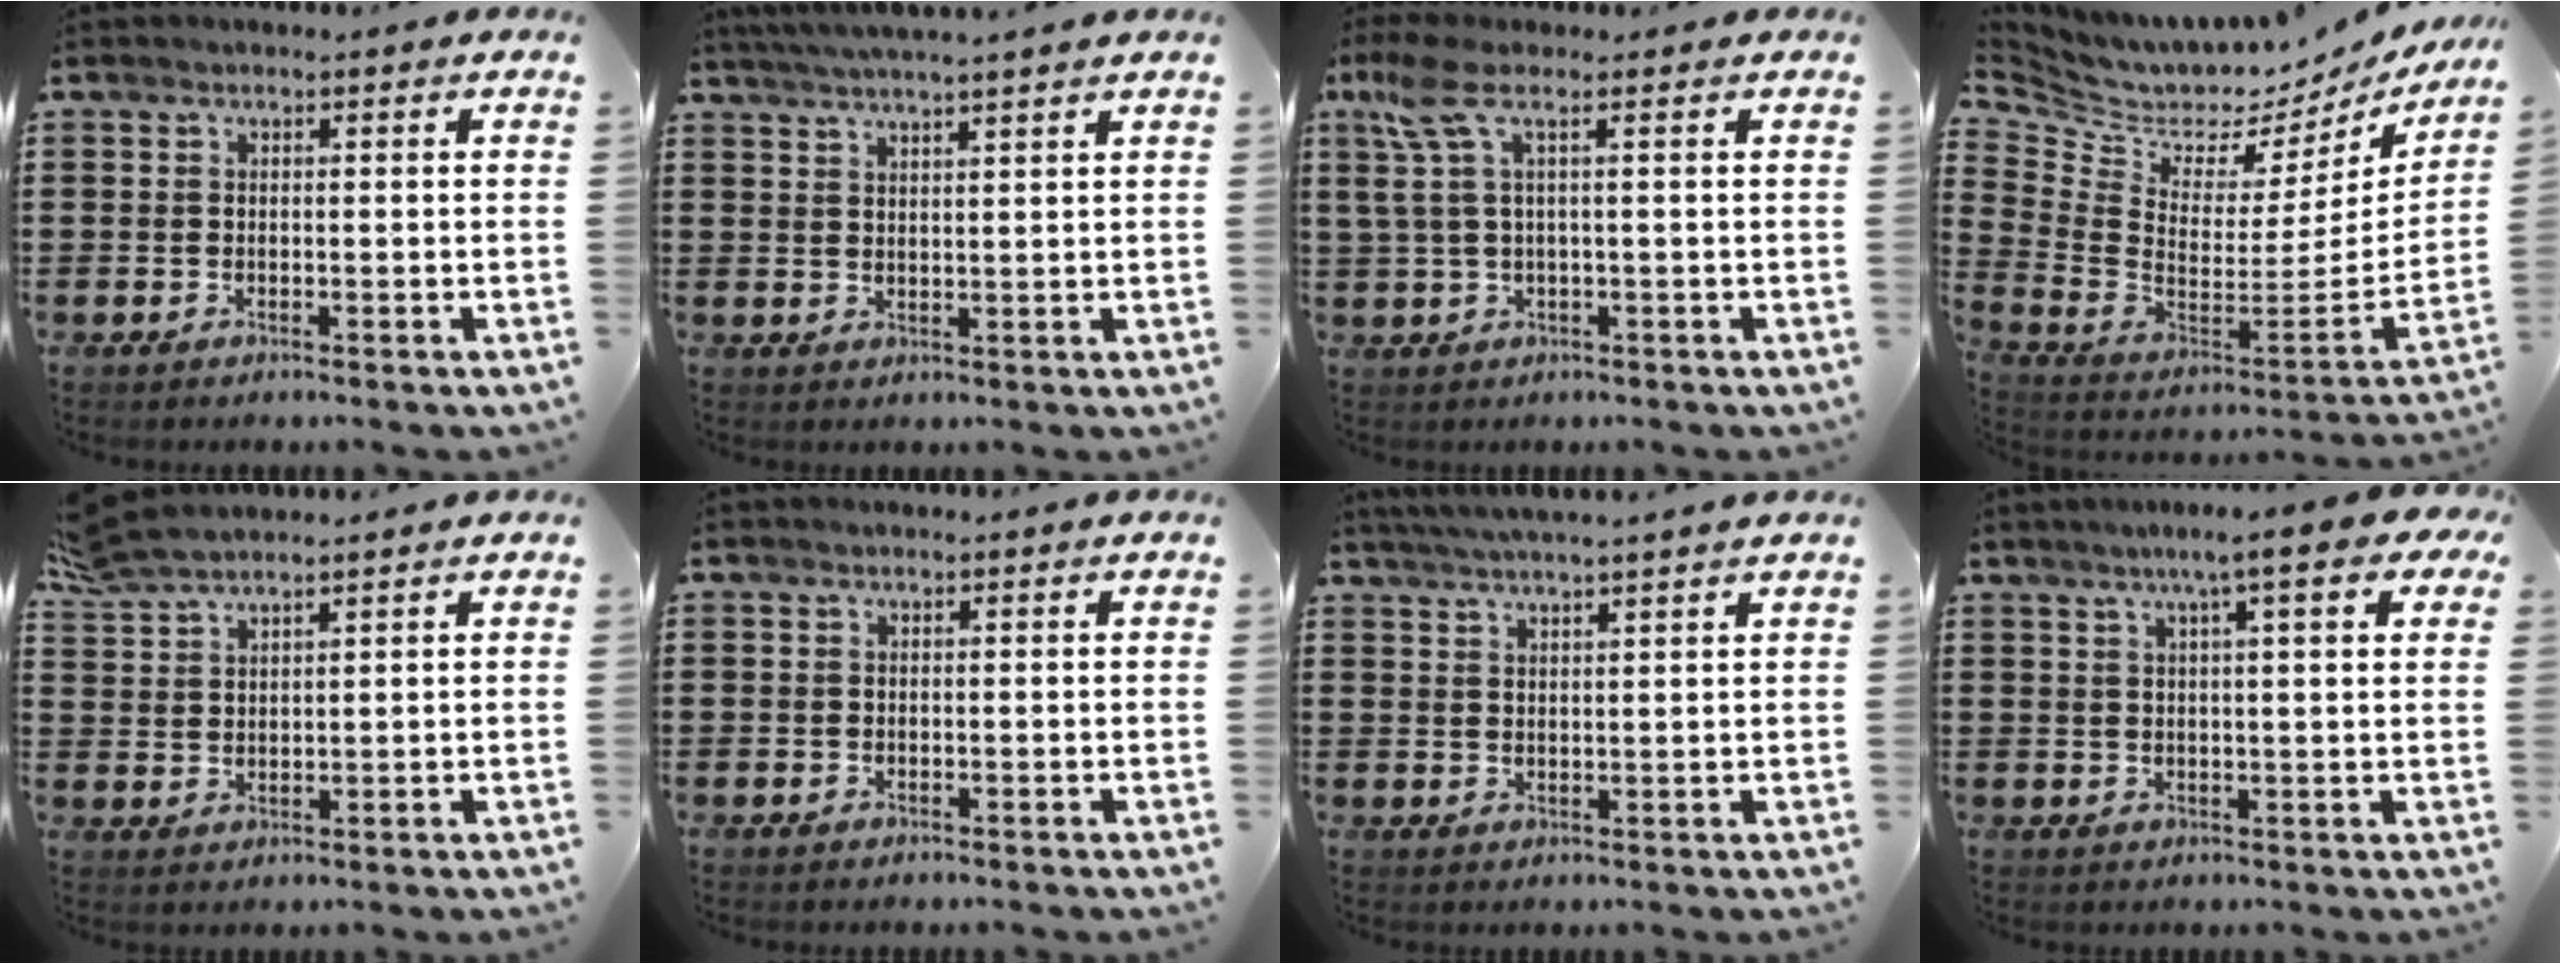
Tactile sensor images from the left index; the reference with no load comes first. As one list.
[{"total": 3.4, "force": [3.2, -0.8, 0.9], "torque": [-0.027, -0.008, 0.057]}, {"total": 4.7, "force": [1.5, 0.6, 4.4], "torque": [-0.113, -0.010, 0.020]}, {"total": 4.2, "force": [3.6, 2.0, 0.7], "torque": [-0.048, -0.054, 0.056]}, {"total": 4.2, "force": [3.9, 0.7, 1.4], "torque": [-0.041, -0.004, 0.074]}, {"total": 0.0}, {"total": 3.2, "force": [3.0, -0.8, 0.8], "torque": [-0.023, -0.007, 0.054]}, {"total": 7.1, "force": [4.1, 0.5, 5.8], "torque": [-0.104, 0.003, 0.064]}]